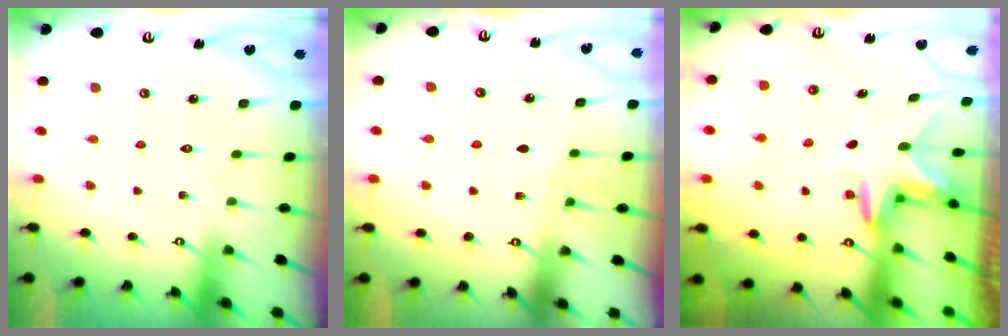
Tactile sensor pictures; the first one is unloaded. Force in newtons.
{"total": 6.5, "press": 6.5, "slide": 0.6}
{"total": 3.1, "press": 3.1, "slide": 0.2}